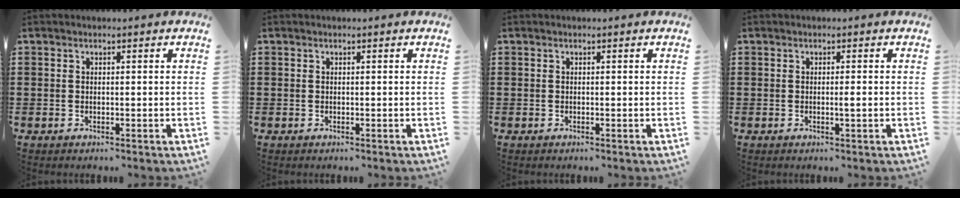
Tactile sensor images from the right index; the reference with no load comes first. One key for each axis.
{"total": 0.0}
{"total": 0.0}
{"total": 1.2, "fx": -0.2, "fy": 0.0, "fz": 1.1, "tx": -0.019, "ty": -0.003, "tz": -0.005}